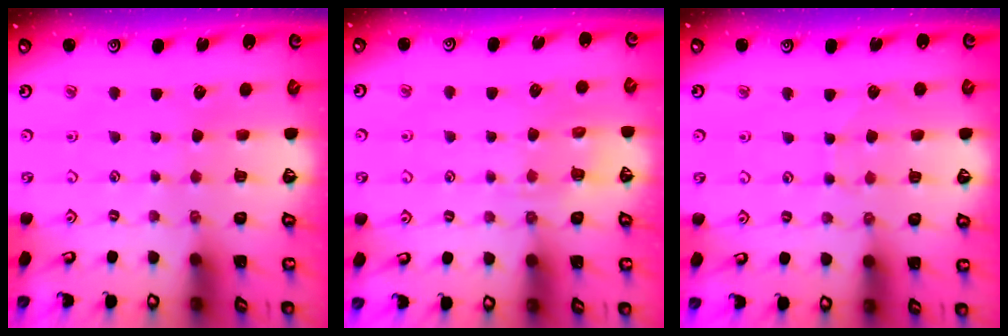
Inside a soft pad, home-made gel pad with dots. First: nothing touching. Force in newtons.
{"total": 5.3, "press": 5.2, "slide": 0.8}
{"total": 4.9, "press": 4.9, "slide": 0.5}